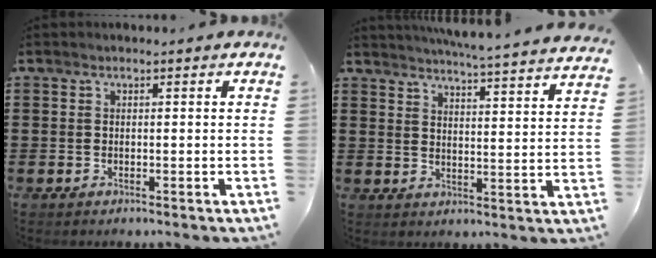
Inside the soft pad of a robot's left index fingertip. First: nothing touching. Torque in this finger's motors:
{"motor_torque": [2.14, 0.00, 0.47, 0.10]}